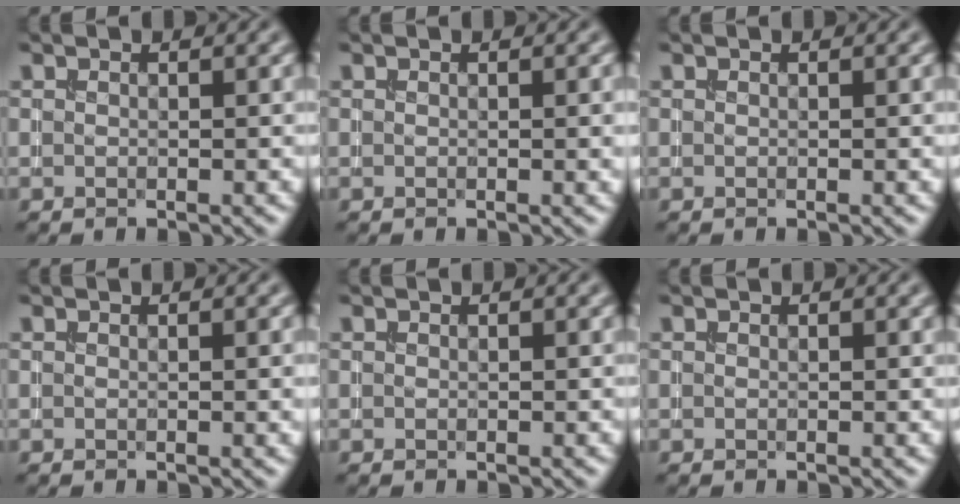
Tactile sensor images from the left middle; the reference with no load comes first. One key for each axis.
{"total": 1.1, "fx": 0.1, "fy": 0.2, "fz": 1.1, "tx": -0.011, "ty": 0.000, "tz": 0.000}
{"total": 0.0}
{"total": 1.0, "fx": 0.0, "fy": 0.2, "fz": 0.9, "tx": -0.009, "ty": 0.000, "tz": 0.000}
{"total": 0.0}
{"total": 0.0}